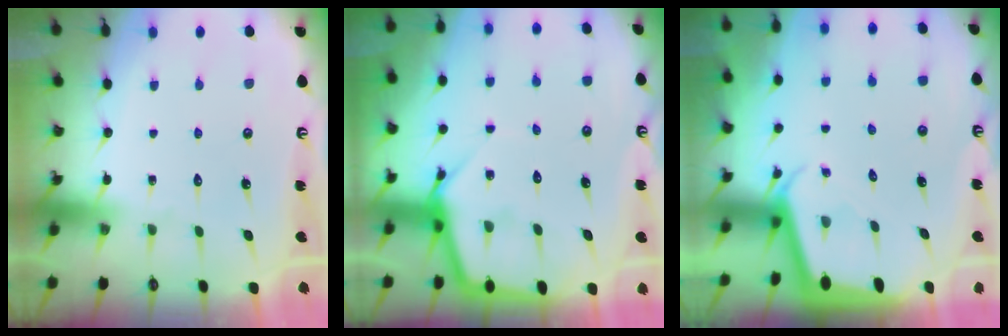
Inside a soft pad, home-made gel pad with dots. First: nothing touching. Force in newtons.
{"total": 8.0, "press": 8.0, "slide": 0.6}
{"total": 2.2, "press": 2.2, "slide": 0.2}